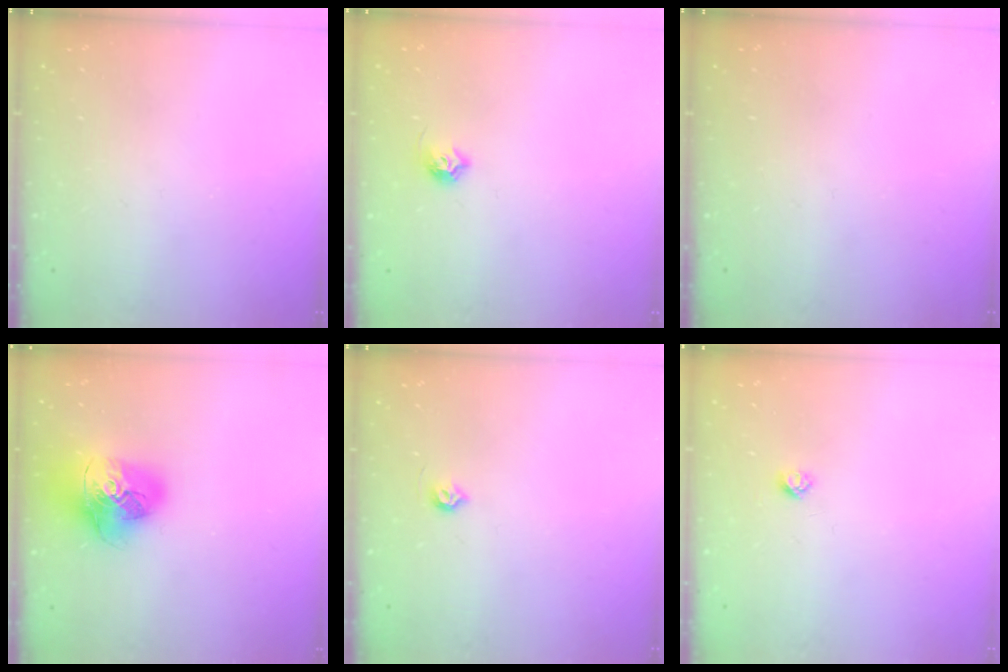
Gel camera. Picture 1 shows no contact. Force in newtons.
{"total": 6.7, "press": 6.6, "slide": 1.0}
{"total": 0.0}
{"total": 18.2, "press": 18.0, "slide": 2.2}
{"total": 4.5, "press": 4.5, "slide": 0.7}
{"total": 2.7, "press": 2.6, "slide": 0.3}